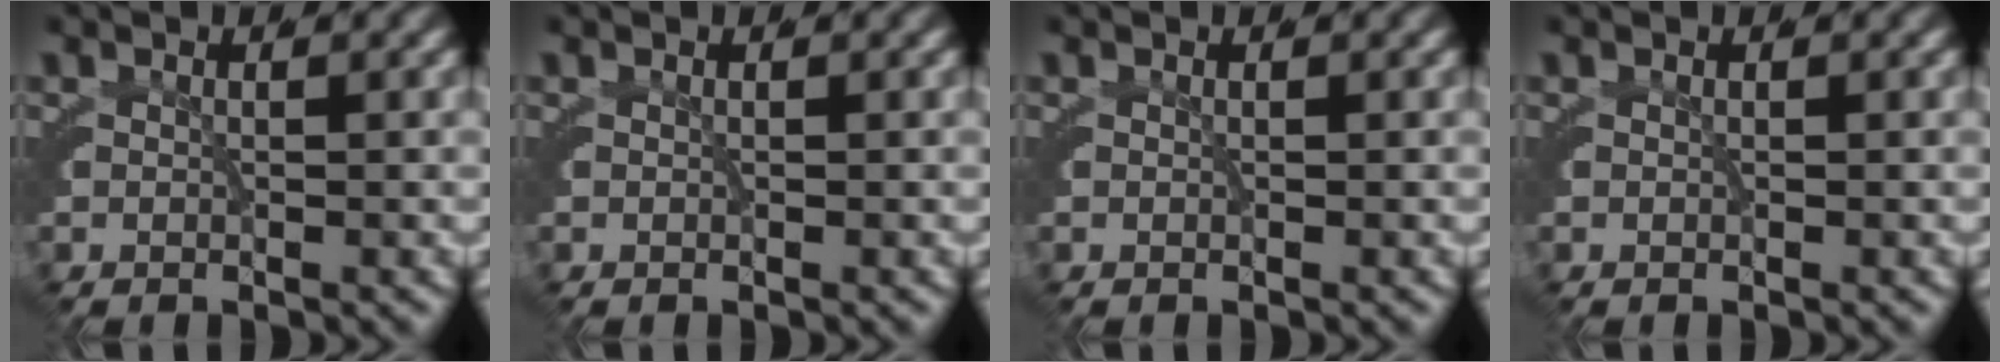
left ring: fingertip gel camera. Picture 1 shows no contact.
{"total": 0.0}
{"total": 0.0}
{"total": 0.0}